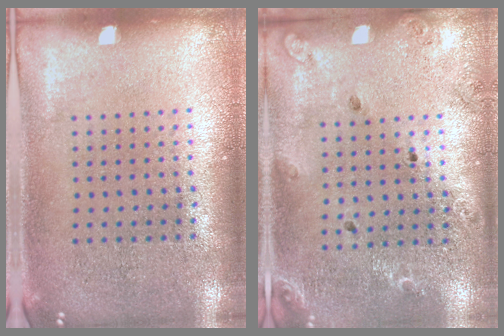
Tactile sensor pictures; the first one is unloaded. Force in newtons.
{"total": 1.3, "press": 1.3, "slide": 0.2}